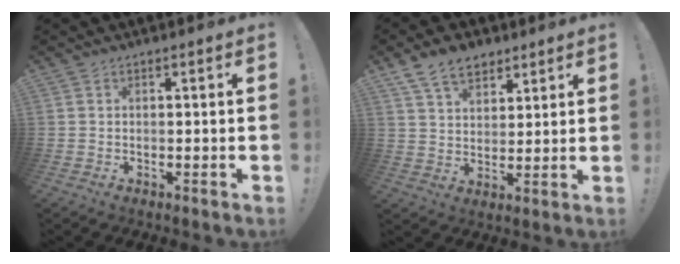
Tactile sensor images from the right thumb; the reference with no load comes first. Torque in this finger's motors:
{"motor_torque": [-0.07, 1.29, 0.62, 0.45, 0.01]}